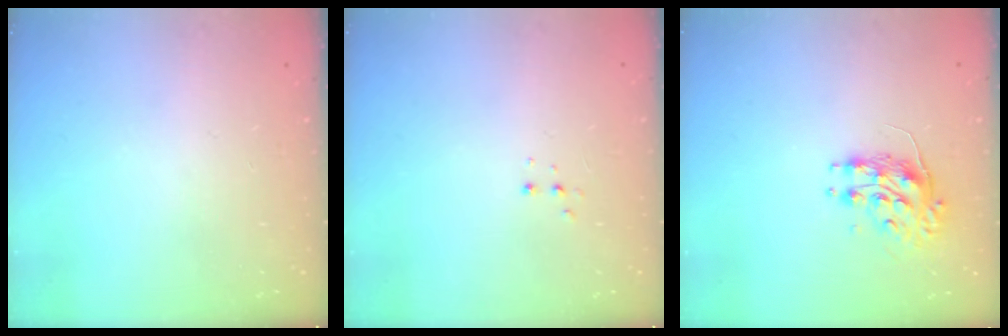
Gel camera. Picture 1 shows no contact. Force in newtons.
{"total": 2.7, "press": 2.7, "slide": 0.5}
{"total": 8.1, "press": 8.1, "slide": 0.1}